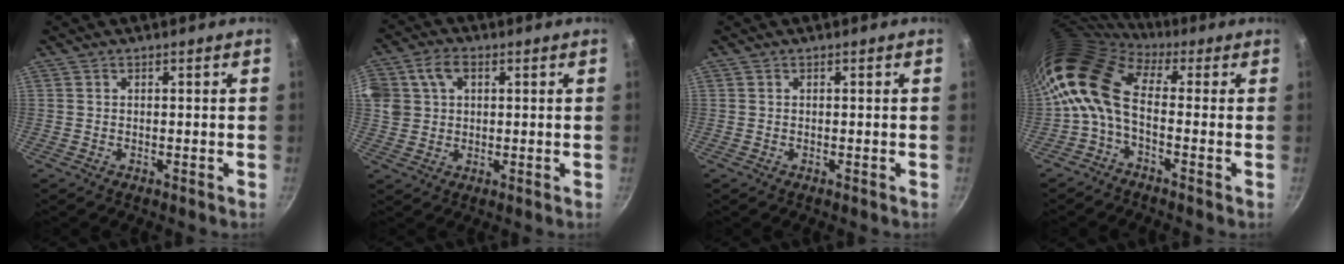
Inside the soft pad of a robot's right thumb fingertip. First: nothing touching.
{"total": 9.5, "force": [2.9, 7.2, 5.4], "torque": [-0.108, 0.014, 0.050]}
{"total": 0.0}
{"total": 11.2, "force": [-0.6, 6.4, 9.1], "torque": [-0.183, 0.028, -0.035]}